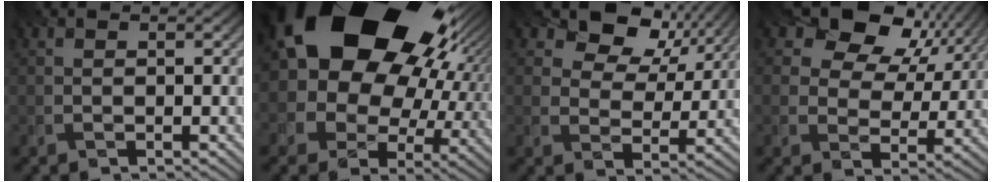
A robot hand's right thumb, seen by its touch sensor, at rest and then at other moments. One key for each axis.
{"total": 24.9, "fx": 10.7, "fy": 17.7, "fz": 13.9, "tx": -0.277, "ty": 0.039, "tz": 0.182}
{"total": 10.9, "fx": 7.0, "fy": 6.7, "fz": 5.1, "tx": -0.103, "ty": 0.011, "tz": 0.103}
{"total": 13.2, "fx": 7.5, "fy": 8.5, "fz": 6.7, "tx": -0.129, "ty": 0.025, "tz": 0.116}